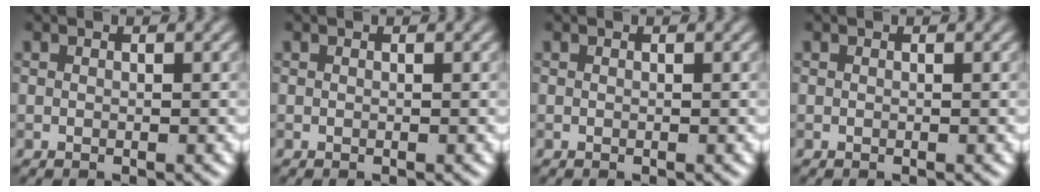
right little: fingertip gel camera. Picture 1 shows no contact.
{"total": 0.0}
{"total": 0.0}
{"total": 0.0}